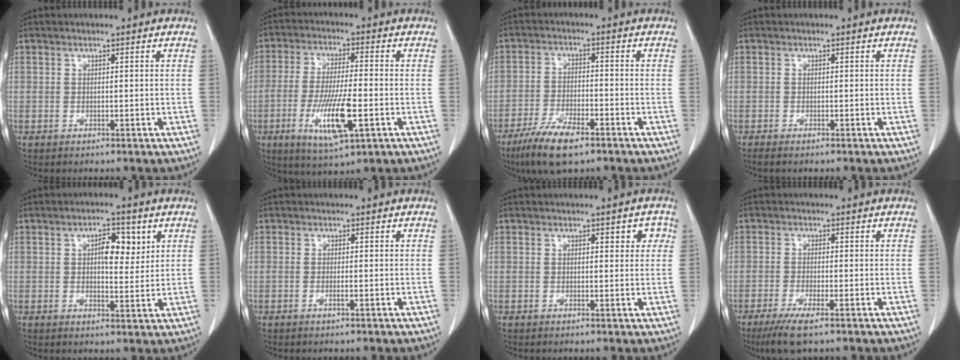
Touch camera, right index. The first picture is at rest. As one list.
[{"total": 11.2, "force": [-3.6, 1.9, 10.5], "torque": [-0.204, -0.016, -0.059]}, {"total": 8.8, "force": [-6.0, 2.2, 6.0], "torque": [-0.113, -0.014, -0.105]}, {"total": 1.4, "force": [-1.2, 0.2, 0.8], "torque": [-0.016, -0.004, -0.016]}, {"total": 5.4, "force": [1.9, 2.3, 4.5], "torque": [-0.069, 0.006, 0.029]}, {"total": 0.8, "force": [-0.4, -0.1, 0.7], "torque": [-0.015, 0.000, -0.006]}, {"total": 2.5, "force": [0.9, 1.3, 1.9], "torque": [-0.016, 0.008, 0.009]}, {"total": 5.1, "force": [-3.3, 0.5, 3.9], "torque": [-0.073, -0.015, -0.057]}]